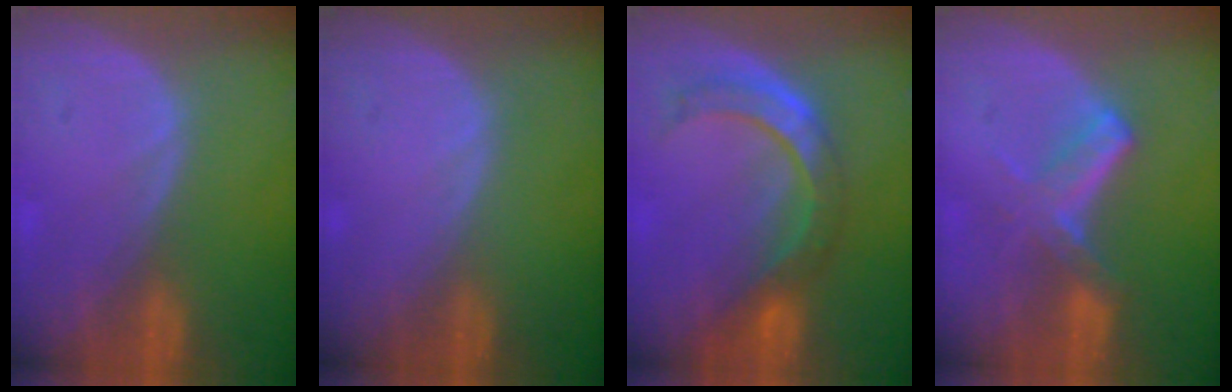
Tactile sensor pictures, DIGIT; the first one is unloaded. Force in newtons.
{"total": 0.0}
{"total": 7.8, "press": 7.2, "slide": 3.0}
{"total": 5.8, "press": 5.2, "slide": 2.5}